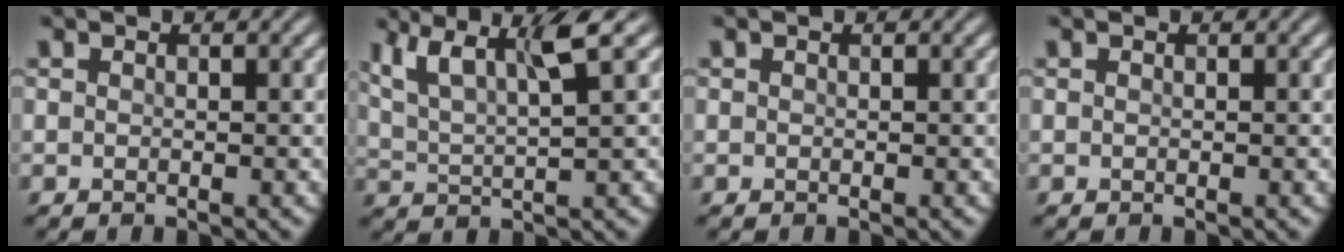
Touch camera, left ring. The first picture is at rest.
{"total": 5.7, "force": [3.3, 1.1, 4.5], "torque": [-0.085, 0.008, 0.064]}
{"total": 0.0}
{"total": 0.0}